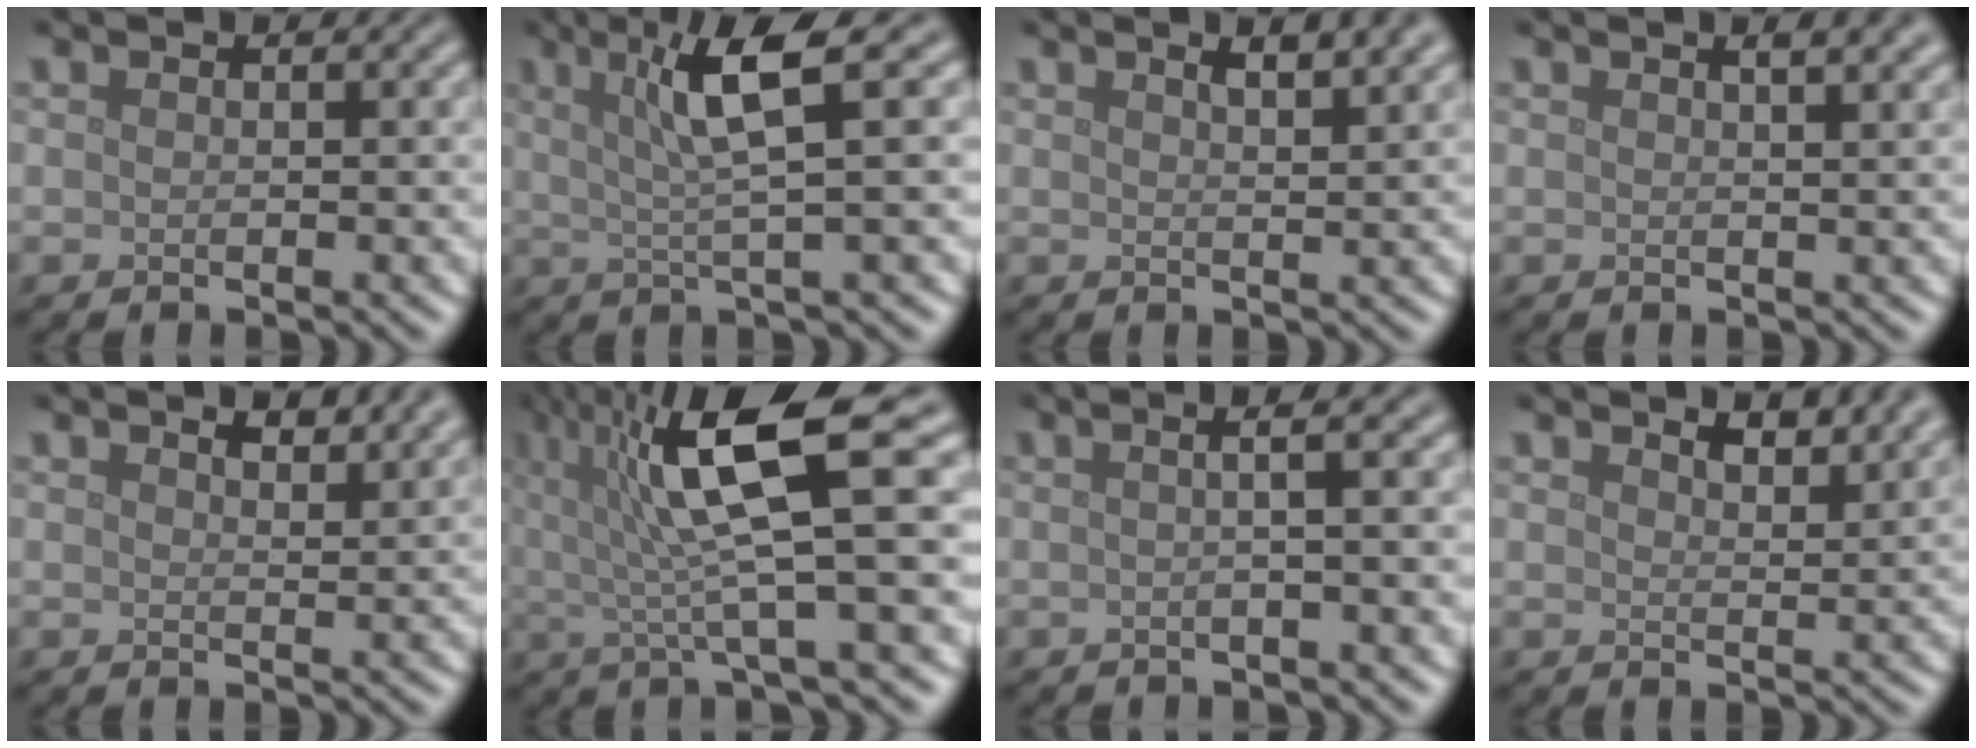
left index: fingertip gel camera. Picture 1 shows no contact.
{"total": 5.8, "force": [2.0, 0.7, 5.4], "torque": [-0.094, 0.008, 0.036]}
{"total": 4.4, "force": [2.8, 1.5, 3.0], "torque": [-0.016, 0.020, 0.017]}
{"total": 3.5, "force": [2.0, 1.4, 2.5], "torque": [-0.005, 0.014, 0.004]}
{"total": 2.2, "force": [1.8, 0.5, 1.2], "torque": [-0.017, -0.002, 0.032]}
{"total": 9.9, "force": [2.4, 2.1, 9.3], "torque": [-0.158, 0.008, 0.040]}
{"total": 3.9, "force": [0.2, 1.4, 3.6], "torque": [-0.026, 0.009, -0.015]}
{"total": 2.8, "force": [2.3, 0.6, 1.4], "torque": [-0.022, -0.003, 0.038]}